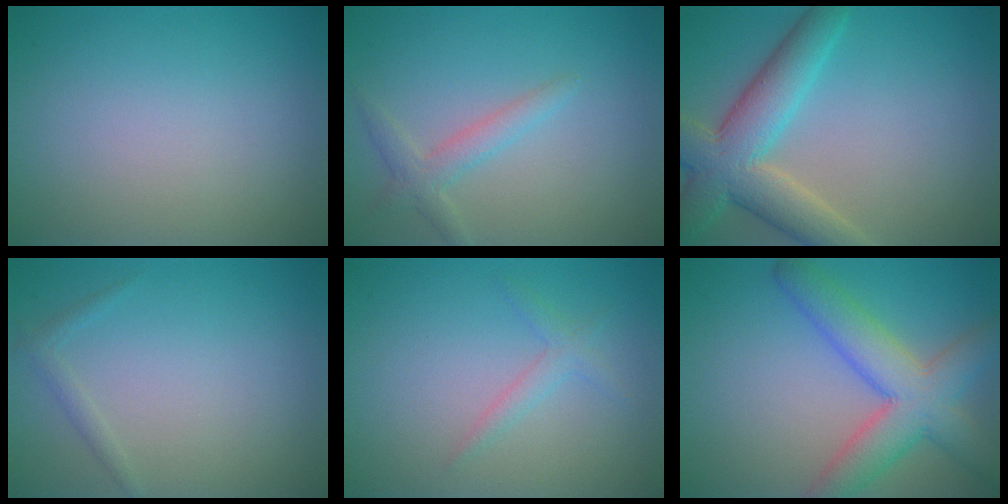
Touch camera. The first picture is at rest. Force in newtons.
{"total": 2.2, "press": 2.2, "slide": 0.1}
{"total": 7.1, "press": 7.1, "slide": 0.6}
{"total": 1.0, "press": 1.0, "slide": 0.0}
{"total": 1.4, "press": 1.4, "slide": 0.0}
{"total": 6.8, "press": 6.8, "slide": 0.3}